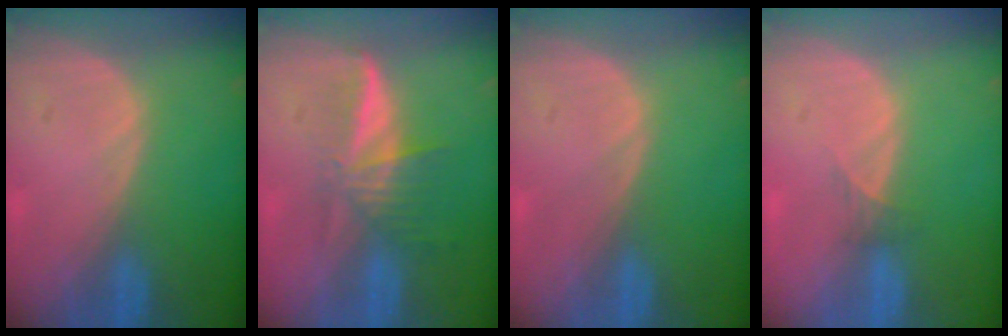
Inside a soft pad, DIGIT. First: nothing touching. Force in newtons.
{"total": 6.0, "press": 5.6, "slide": 2.3}
{"total": 0.0}
{"total": 1.3, "press": 1.0, "slide": 0.8}